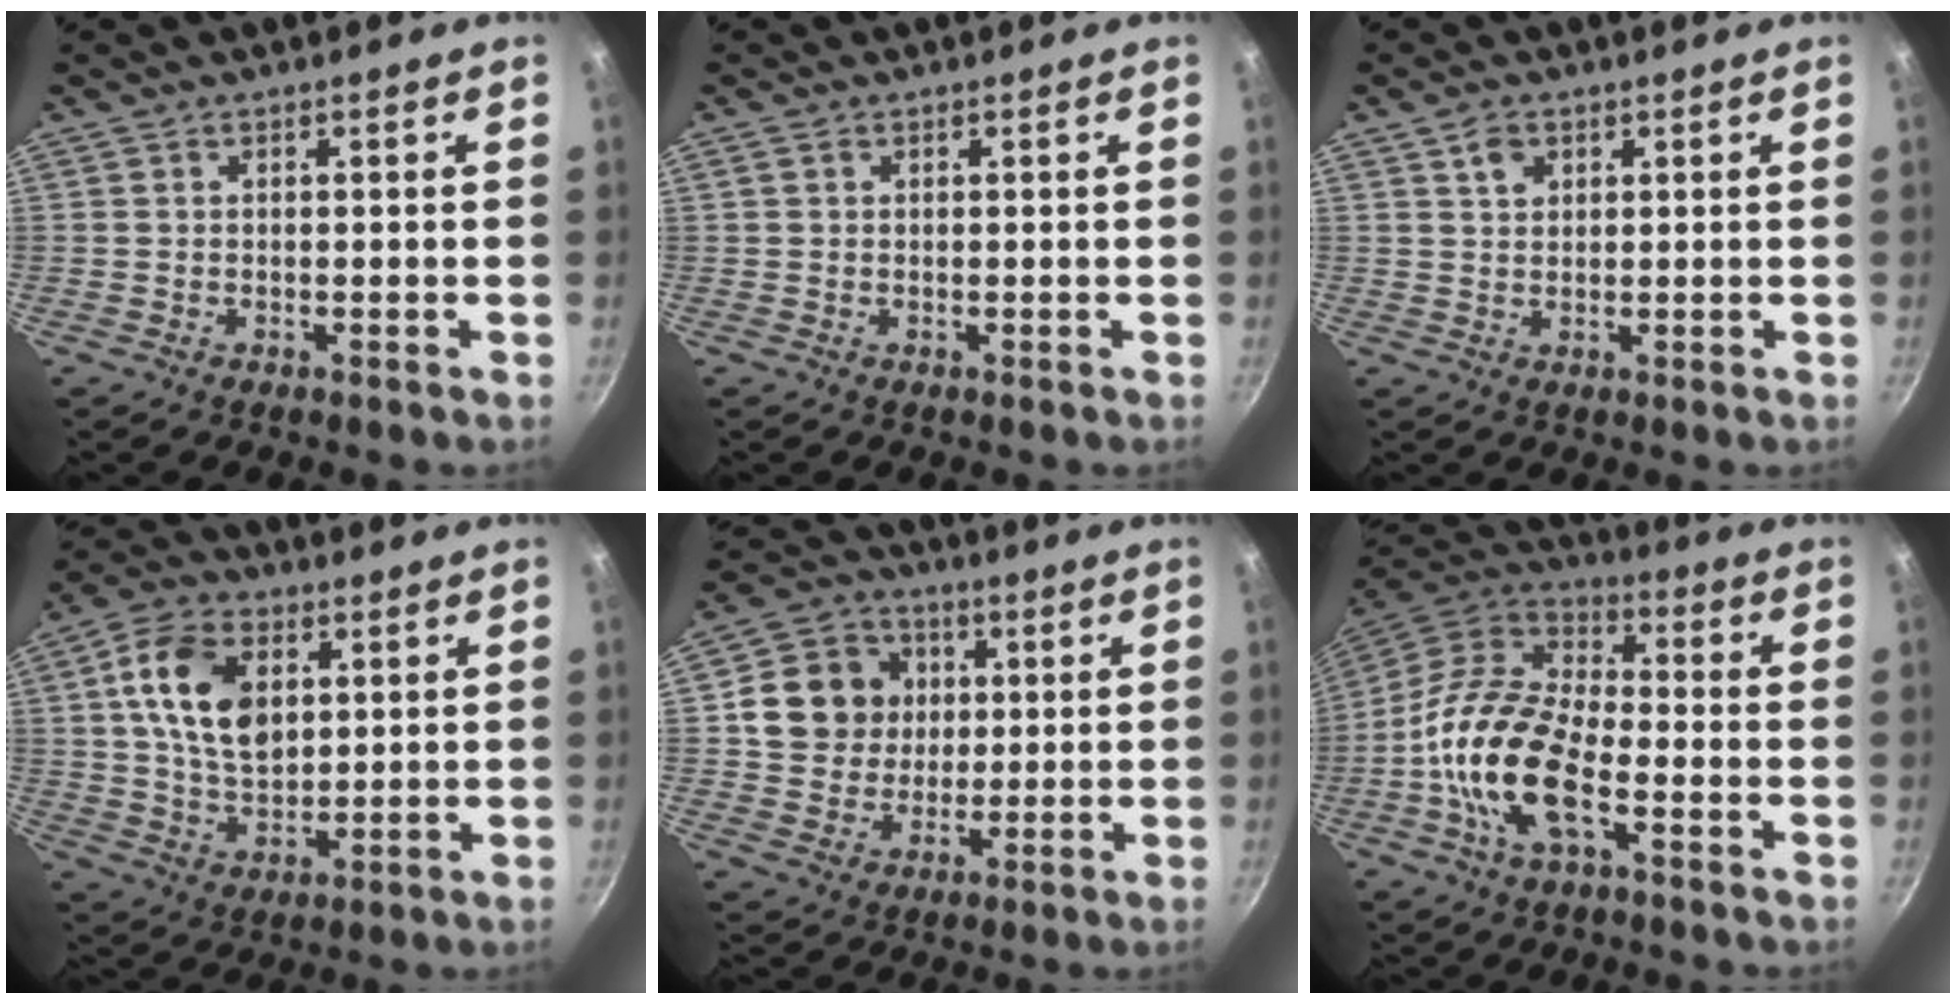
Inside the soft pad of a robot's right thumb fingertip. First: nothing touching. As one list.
[{"total": 0.9, "force": [0.4, 0.7, 0.4], "torque": [-0.007, 0.002, 0.005]}, {"total": 3.1, "force": [1.5, 2.2, 1.6], "torque": [-0.019, -0.003, 0.028]}, {"total": 13.6, "force": [3.3, 8.9, 9.8], "torque": [-0.157, -0.006, 0.059]}, {"total": 12.1, "force": [2.2, 10.9, 4.8], "torque": [-0.057, 0.013, 0.033]}, {"total": 17.8, "force": [-5.2, 8.6, 14.7], "torque": [-0.269, 0.037, -0.115]}]